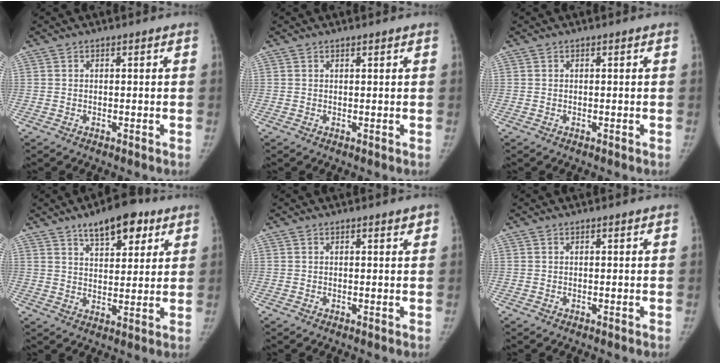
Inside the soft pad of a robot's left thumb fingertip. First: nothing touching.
{"total": 0.6, "force": [0.5, 0.0, 0.2], "torque": [-0.003, -0.004, 0.010]}
{"total": 0.0}
{"total": 11.2, "force": [6.8, 5.0, 7.3], "torque": [-0.078, -0.029, 0.102]}
{"total": 1.3, "force": [1.0, 0.3, 0.8], "torque": [-0.006, -0.005, 0.012]}
{"total": 0.0}